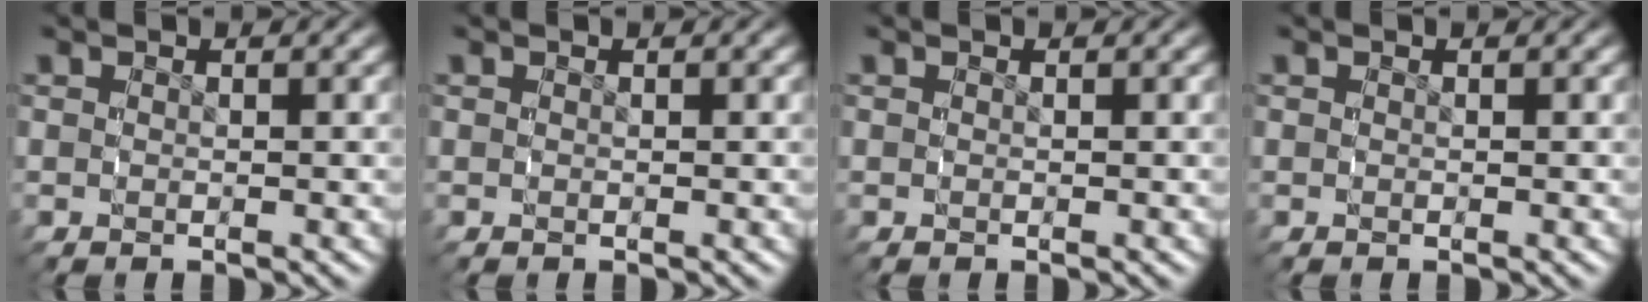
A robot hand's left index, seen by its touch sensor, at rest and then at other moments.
{"total": 0.0}
{"total": 0.0}
{"total": 0.0}